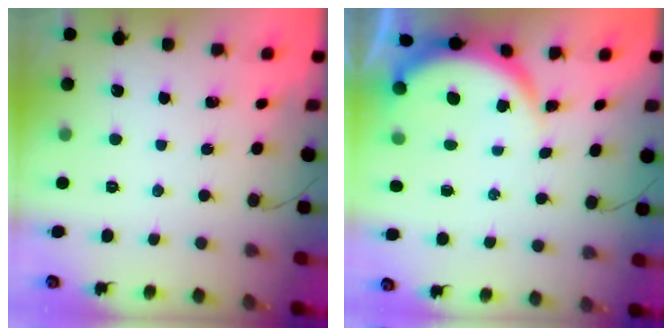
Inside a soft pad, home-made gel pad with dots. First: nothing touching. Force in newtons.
{"total": 5.3, "press": 5.3, "slide": 0.1}